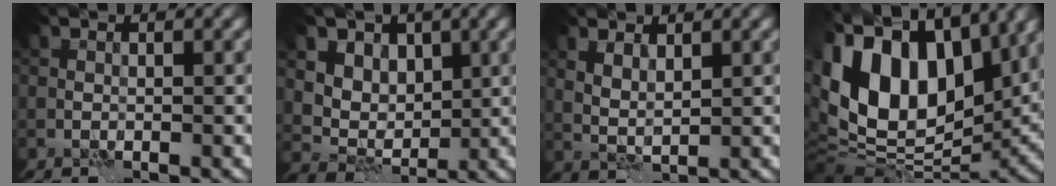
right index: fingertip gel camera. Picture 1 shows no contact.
{"total": 8.2, "force": [3.9, 6.3, 3.6], "torque": [-0.054, -0.002, 0.064]}
{"total": 2.0, "force": [1.3, 0.6, 1.4], "torque": [-0.031, -0.002, 0.030]}
{"total": 15.3, "force": [4.8, 9.6, 11.0], "torque": [-0.230, 0.027, 0.083]}